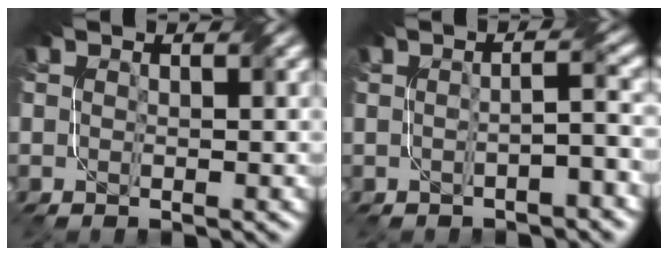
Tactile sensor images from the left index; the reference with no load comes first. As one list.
[{"total": 2.1, "force": [-0.9, 0.1, 1.9], "torque": [-0.024, 0.011, -0.021]}]